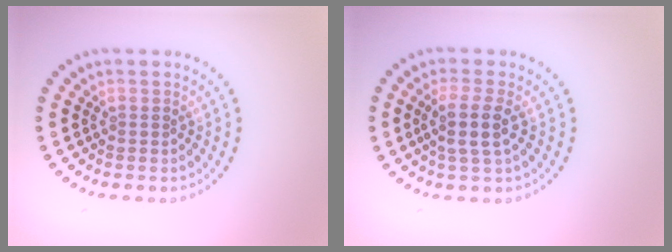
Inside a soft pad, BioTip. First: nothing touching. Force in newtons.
{"total": 2.8, "press": 2.4, "slide": 1.5}